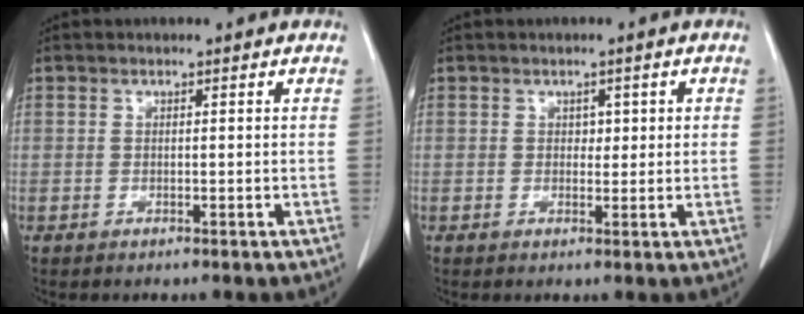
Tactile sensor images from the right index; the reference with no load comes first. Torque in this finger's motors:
{"motor_torque": [0.00, -0.04, 0.00, -0.01]}